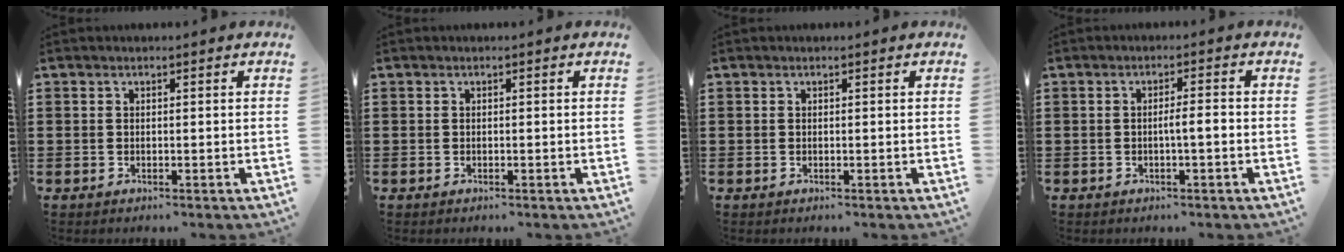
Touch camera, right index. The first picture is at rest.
{"total": 0.0}
{"total": 0.0}
{"total": 2.1, "force": [-0.5, 0.2, 2.0], "torque": [-0.034, 0.000, -0.010]}